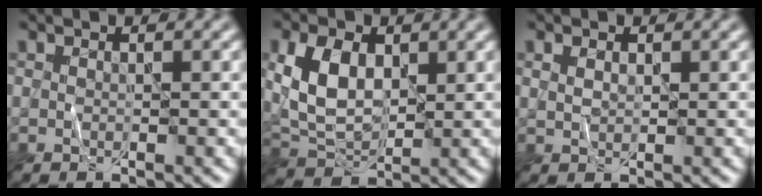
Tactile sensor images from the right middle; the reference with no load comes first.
{"total": 6.0, "force": [1.3, 3.8, 4.5], "torque": [-0.097, 0.006, 0.028]}
{"total": 1.3, "force": [0.7, 0.7, 0.8], "torque": [-0.018, 0.002, 0.017]}